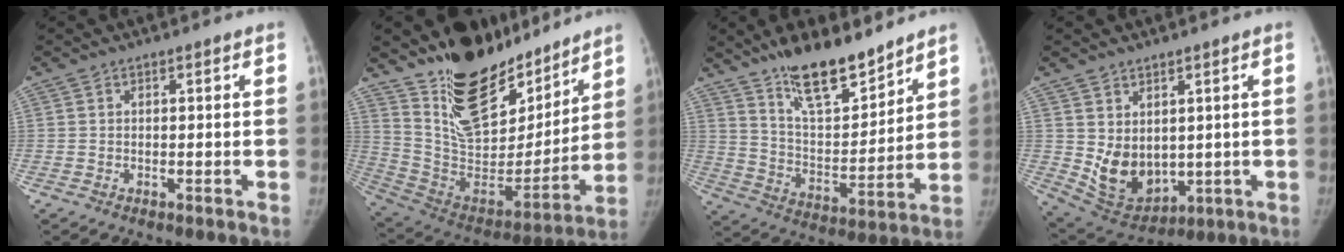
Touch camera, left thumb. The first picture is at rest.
{"total": 25.2, "force": [18.8, 11.7, 12.1], "torque": [-0.159, -0.109, 0.323]}
{"total": 16.0, "force": [12.6, 4.8, 8.6], "torque": [-0.104, -0.086, 0.222]}
{"total": 9.9, "force": [1.2, 7.5, 6.3], "torque": [-0.074, -0.027, 0.052]}